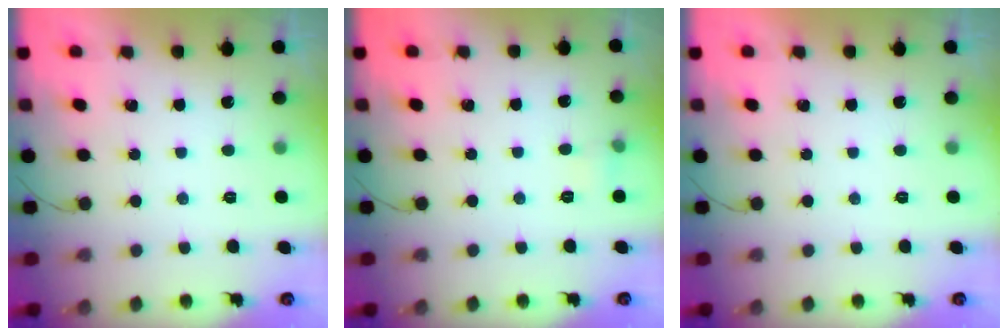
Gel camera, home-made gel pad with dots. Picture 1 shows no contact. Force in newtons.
{"total": 3.7, "press": 3.4, "slide": 1.3}
{"total": 0.0}